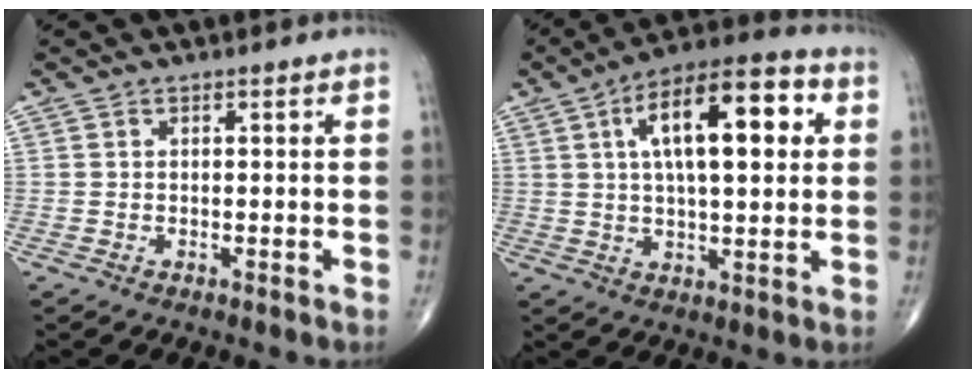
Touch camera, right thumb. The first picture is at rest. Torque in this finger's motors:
{"motor_torque": [0.67, 4.34, 2.05, 0.50, 0.17]}